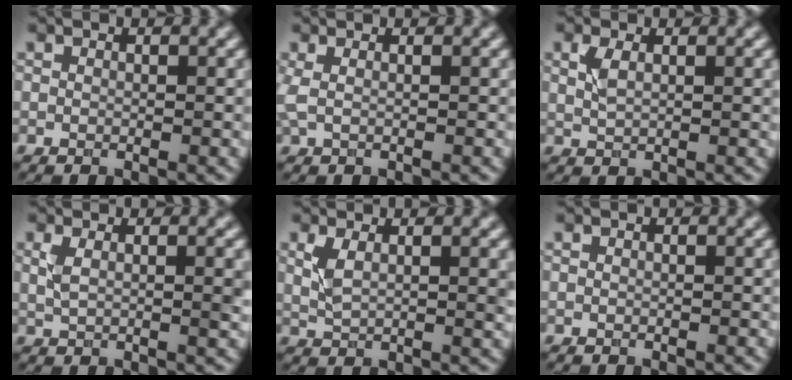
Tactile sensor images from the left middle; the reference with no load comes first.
{"total": 1.4, "force": [0.4, 0.5, 1.2], "torque": [-0.024, 0.005, 0.003]}
{"total": 2.3, "force": [0.9, 1.0, 1.9], "torque": [-0.043, 0.001, 0.019]}
{"total": 3.5, "force": [0.8, 1.3, 3.2], "torque": [-0.057, 0.000, 0.015]}
{"total": 3.5, "force": [1.2, 1.3, 3.1], "torque": [-0.067, -0.005, 0.026]}
{"total": 0.0}